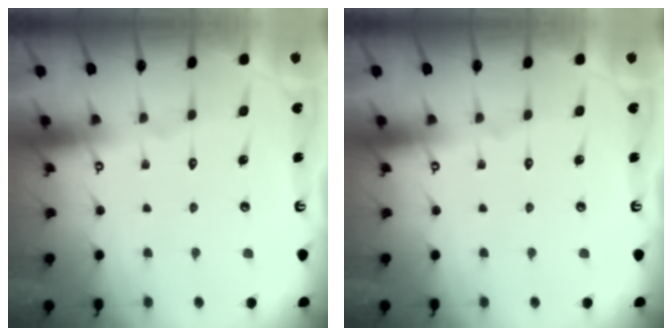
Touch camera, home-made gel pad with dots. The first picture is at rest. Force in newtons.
{"total": 0.0}